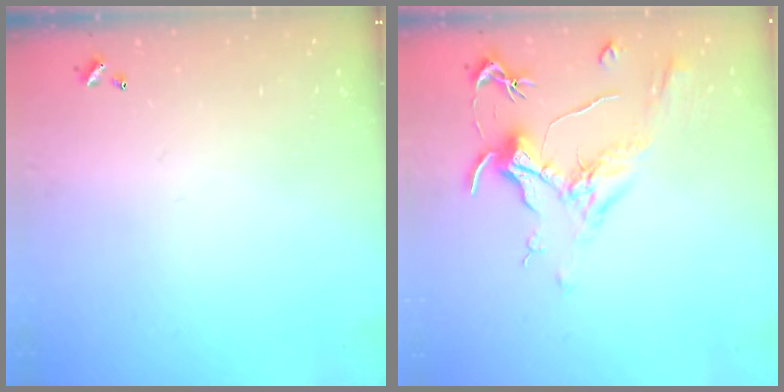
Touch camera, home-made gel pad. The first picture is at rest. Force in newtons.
{"total": 2.1, "press": 2.0, "slide": 0.8}